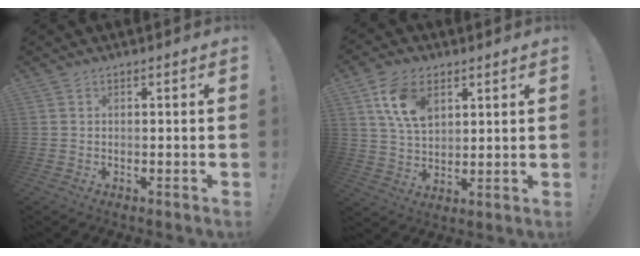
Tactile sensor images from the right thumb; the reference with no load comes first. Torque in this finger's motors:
{"motor_torque": [1.38, 1.23, 1.02, 0.17, 0.06]}